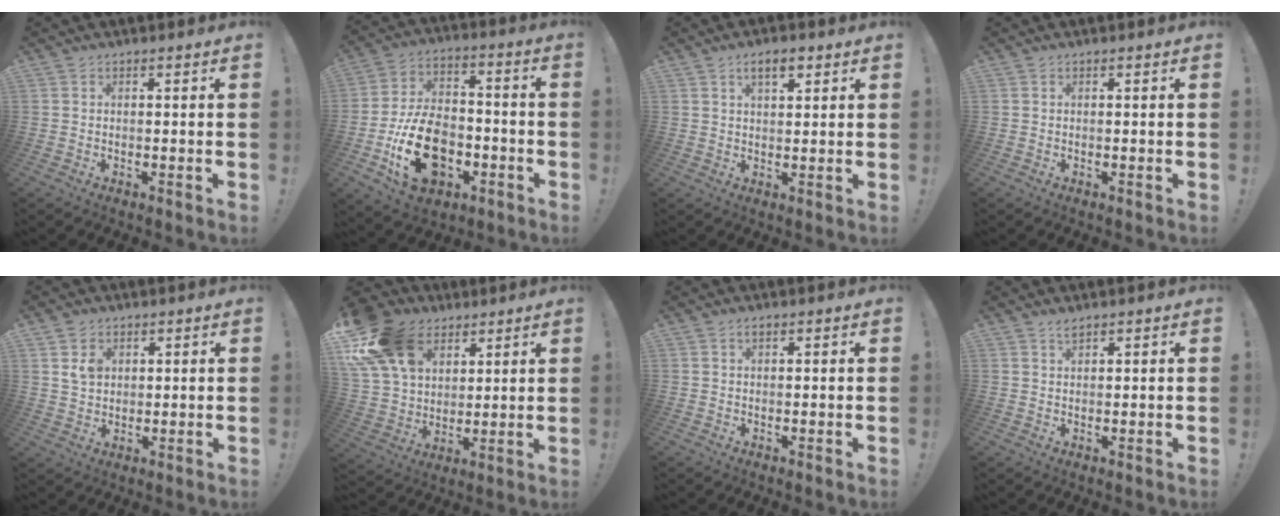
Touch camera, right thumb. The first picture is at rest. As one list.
[{"total": 20.8, "force": [-6.9, 14.1, 13.6], "torque": [-0.220, 0.054, -0.101]}, {"total": 4.9, "force": [2.6, 2.2, 3.6], "torque": [-0.060, -0.002, 0.043]}, {"total": 0.0}, {"total": 5.3, "force": [2.4, 4.3, 2.0], "torque": [-0.027, -0.009, 0.045]}, {"total": 20.2, "force": [9.4, 14.4, 10.6], "torque": [-0.190, -0.040, 0.183]}, {"total": 1.1, "force": [0.6, 0.4, 0.8], "torque": [-0.015, 0.002, 0.011]}, {"total": 2.0, "force": [1.8, 0.7, 0.7], "torque": [-0.001, -0.007, 0.030]}]